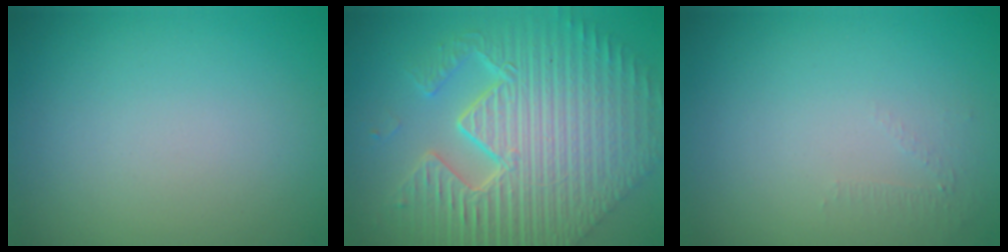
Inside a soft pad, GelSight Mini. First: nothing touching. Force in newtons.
{"total": 11.8, "press": 7.8, "slide": 8.9}
{"total": 0.5, "press": 0.2, "slide": 0.5}